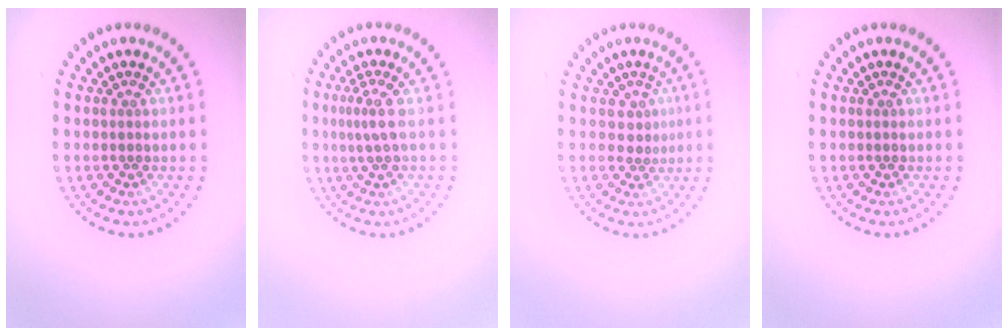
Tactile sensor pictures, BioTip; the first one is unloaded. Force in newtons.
{"total": 2.1, "press": 1.5, "slide": 1.5}
{"total": 1.5, "press": 1.0, "slide": 1.1}
{"total": 0.0}